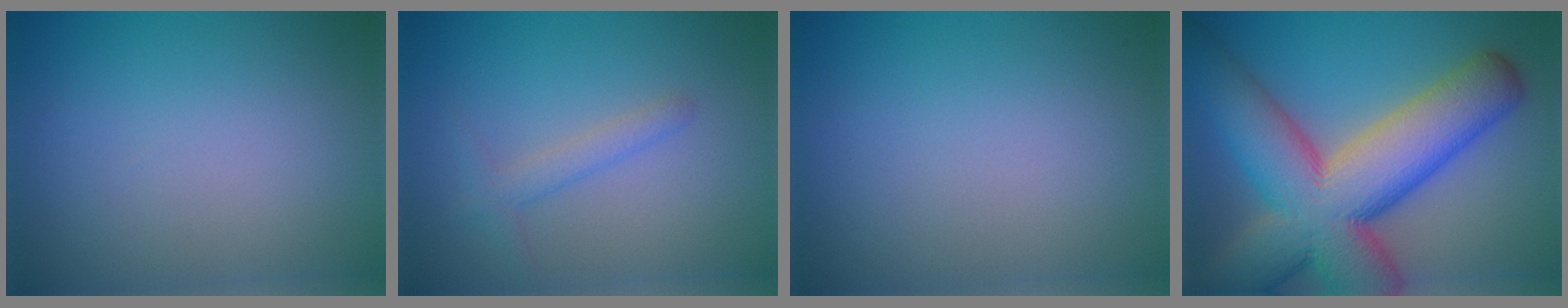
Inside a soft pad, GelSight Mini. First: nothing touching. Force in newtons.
{"total": 1.7, "press": 1.7, "slide": 0.1}
{"total": 0.0}
{"total": 15.7, "press": 15.7, "slide": 1.1}